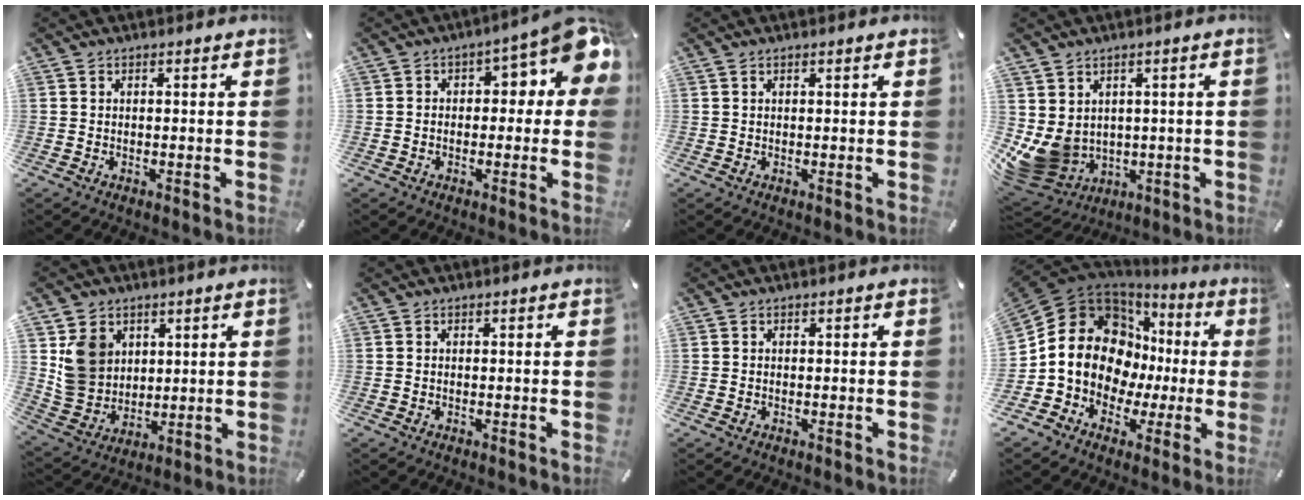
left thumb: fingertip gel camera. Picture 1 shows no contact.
{"total": 10.1, "force": [3.0, 5.0, 8.3], "torque": [-0.098, -0.025, 0.047]}
{"total": 0.7, "force": [0.4, 0.1, 0.6], "torque": [-0.011, 0.001, 0.006]}
{"total": 9.4, "force": [0.7, 8.8, 3.3], "torque": [-0.094, -0.022, 0.020]}
{"total": 10.4, "force": [4.2, 9.2, 2.5], "torque": [-0.053, -0.015, 0.088]}
{"total": 0.0}
{"total": 0.0}
{"total": 17.8, "force": [1.6, 15.1, 9.2], "torque": [-0.194, -0.018, 0.037]}